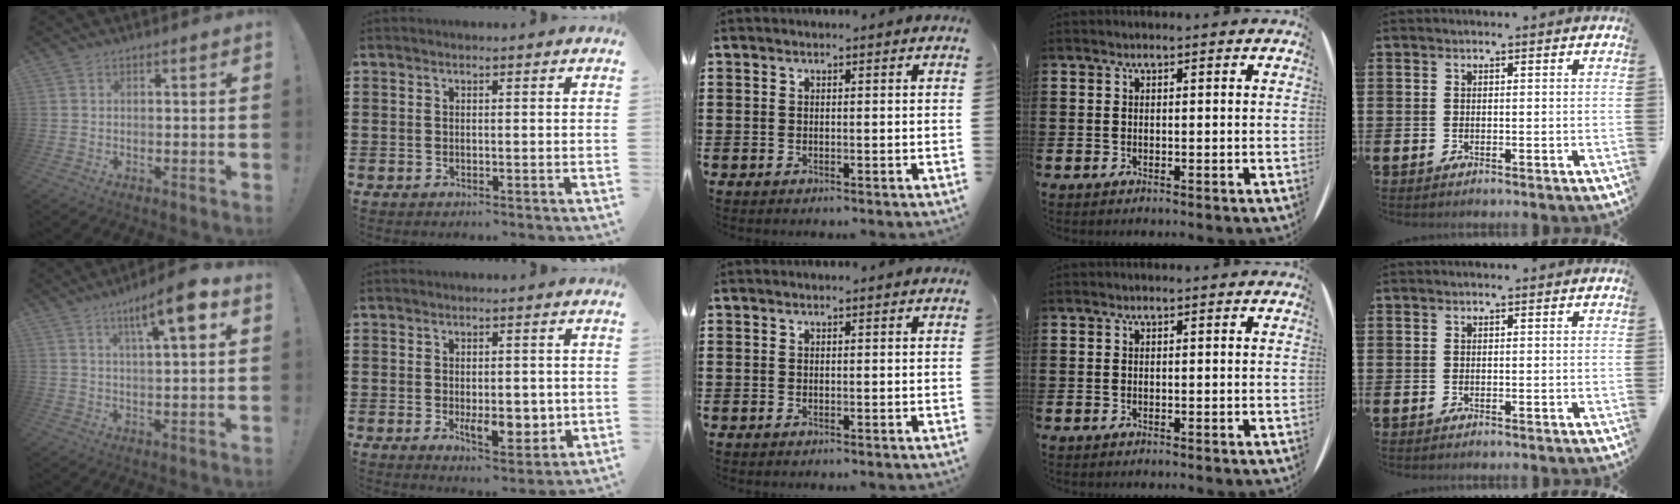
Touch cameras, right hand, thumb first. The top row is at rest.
{"thumb": {"total": 10.1, "force": [4.7, 2.1, 8.7], "torque": [-0.128, -0.021, 0.070]}, "index": {"total": 6.3, "force": [-0.9, 3.0, 5.5], "torque": [-0.078, -0.006, -0.019]}}